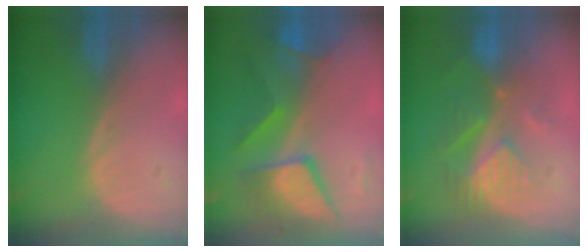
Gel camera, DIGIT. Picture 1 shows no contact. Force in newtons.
{"total": 8.6, "press": 8.6, "slide": 0.4}
{"total": 8.6, "press": 8.1, "slide": 3.1}